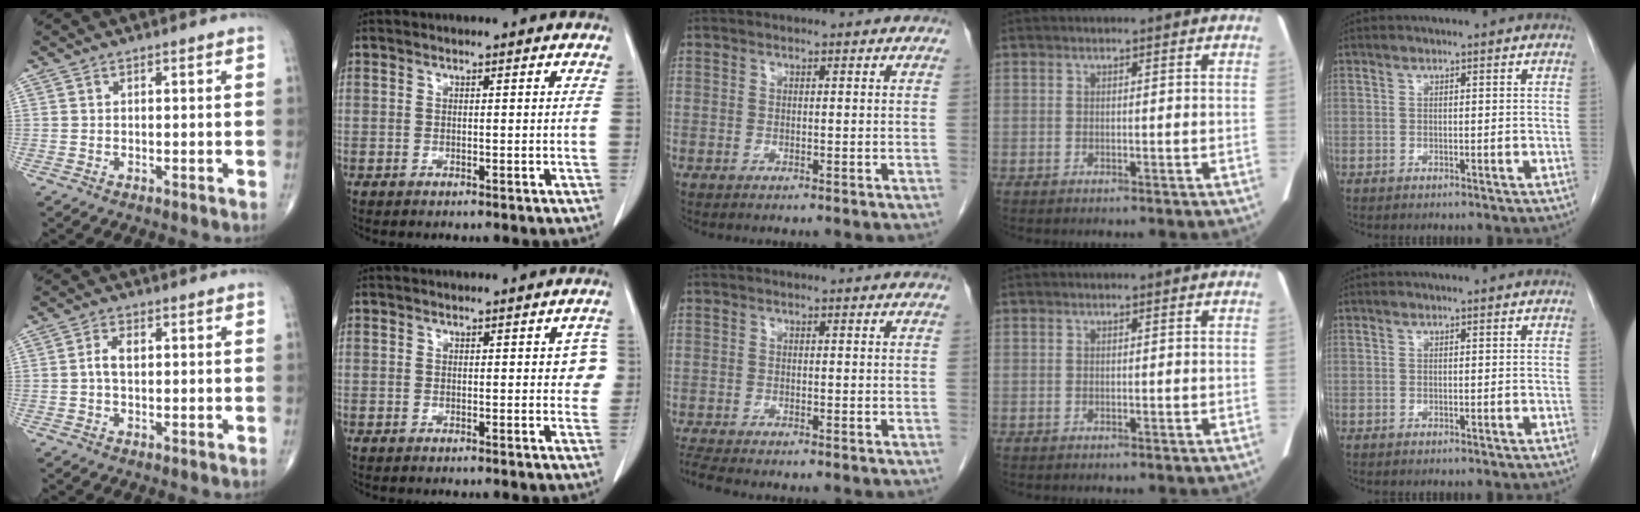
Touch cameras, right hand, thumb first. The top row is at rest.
{"thumb": {"total": 2.7, "force": [0.2, 1.5, 2.2], "torque": [-0.047, 0.008, 0.002]}, "index": {"total": 3.0, "force": [0.5, 1.6, 2.5], "torque": [-0.012, 0.009, 0.002]}, "middle": {"total": 2.2, "force": [-2.0, -0.5, 0.6], "torque": [-0.022, -0.012, -0.042]}}